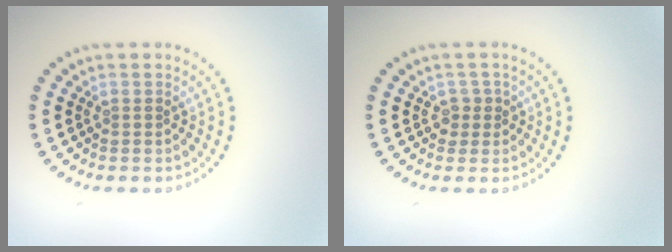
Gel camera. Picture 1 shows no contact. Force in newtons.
{"total": 1.4, "press": 1.1, "slide": 0.9}